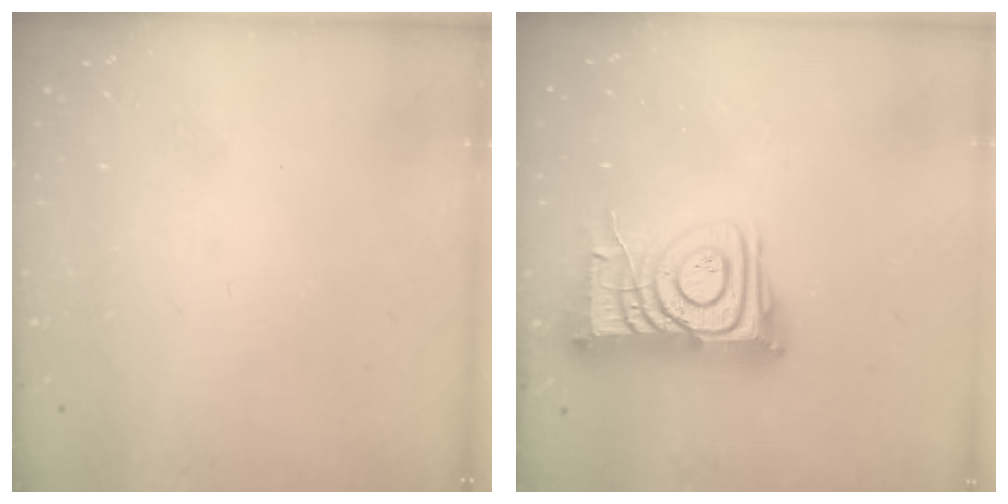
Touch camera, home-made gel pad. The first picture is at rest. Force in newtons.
{"total": 14.3, "press": 14.2, "slide": 1.6}